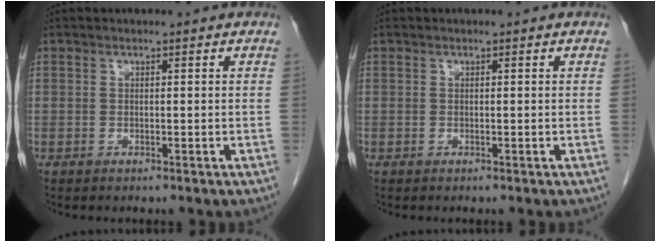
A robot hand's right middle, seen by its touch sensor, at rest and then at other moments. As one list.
[{"total": 0.0}]